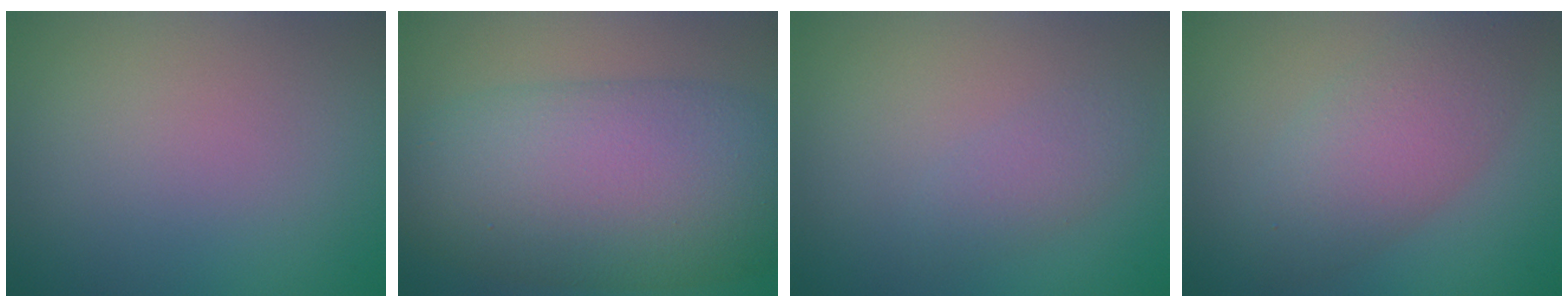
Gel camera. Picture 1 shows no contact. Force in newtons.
{"total": 12.2, "press": 12.2, "slide": 0.2}
{"total": 1.6, "press": 1.6, "slide": 0.1}
{"total": 6.1, "press": 6.1, "slide": 0.1}